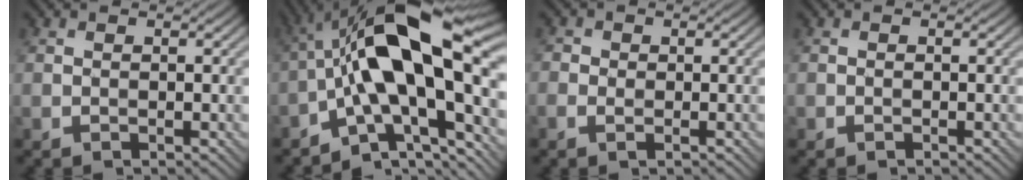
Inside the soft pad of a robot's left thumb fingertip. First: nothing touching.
{"total": 17.1, "force": [-1.7, 6.4, 15.8], "torque": [-0.255, 0.039, -0.039]}
{"total": 1.9, "force": [-0.3, 1.5, 1.1], "torque": [-0.028, 0.002, -0.006]}
{"total": 0.0}